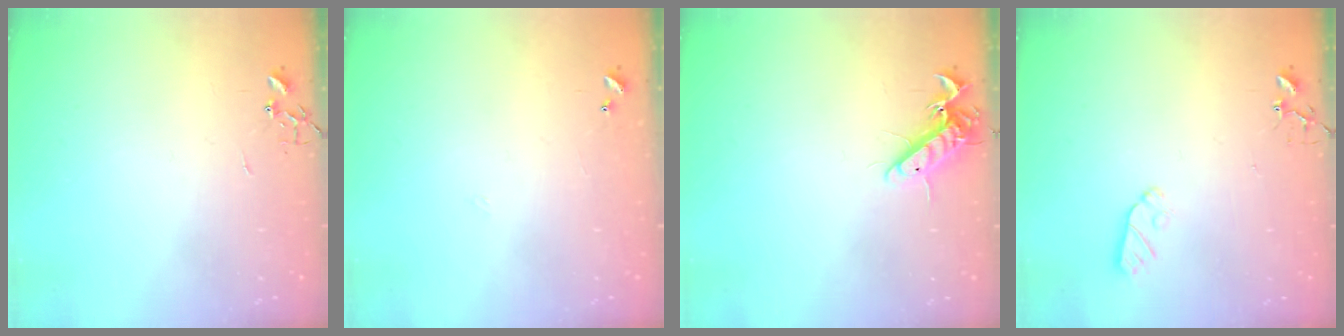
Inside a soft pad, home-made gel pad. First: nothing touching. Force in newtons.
{"total": 3.8, "press": 3.8, "slide": 0.5}
{"total": 10.7, "press": 10.5, "slide": 1.7}
{"total": 6.2, "press": 6.2, "slide": 0.0}